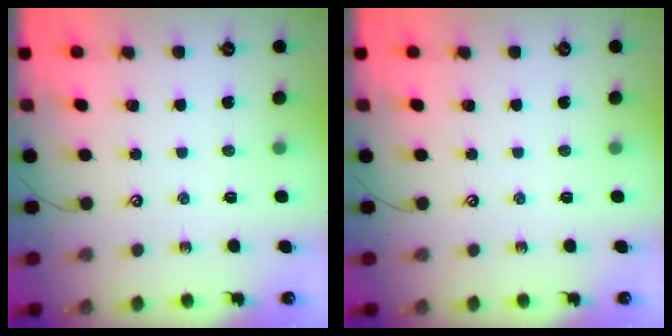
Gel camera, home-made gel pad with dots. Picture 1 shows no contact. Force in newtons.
{"total": 0.0}